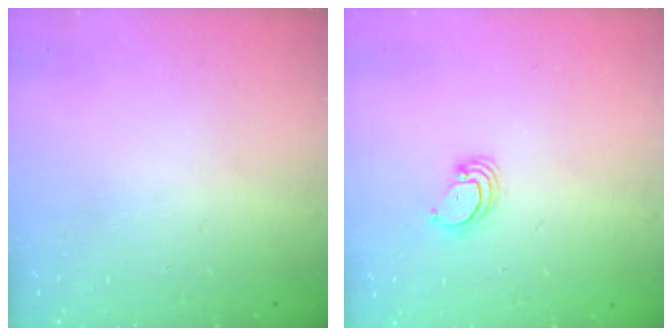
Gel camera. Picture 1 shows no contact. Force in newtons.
{"total": 3.4, "press": 3.4, "slide": 0.1}